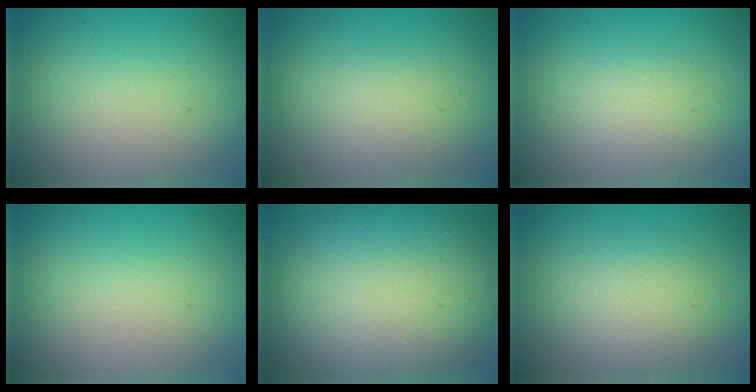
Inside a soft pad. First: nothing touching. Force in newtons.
{"total": 1.6, "press": 1.6, "slide": 0.1}
{"total": 1.6, "press": 1.6, "slide": 0.2}
{"total": 0.0}
{"total": 12.2, "press": 12.2, "slide": 0.3}
{"total": 3.2, "press": 3.2, "slide": 0.1}